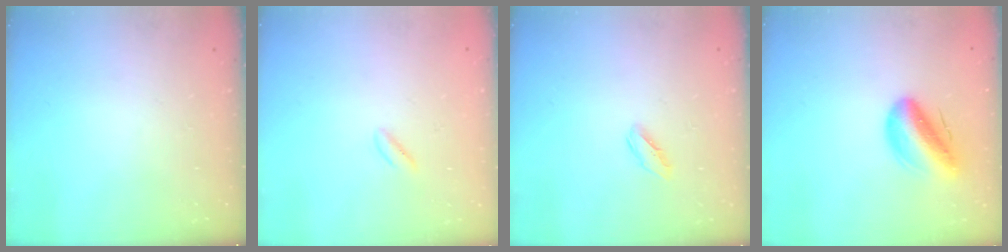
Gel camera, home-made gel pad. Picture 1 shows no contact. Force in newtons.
{"total": 0.8, "press": 0.4, "slide": 0.7}
{"total": 2.2, "press": 2.1, "slide": 0.7}
{"total": 12.3, "press": 11.8, "slide": 3.5}